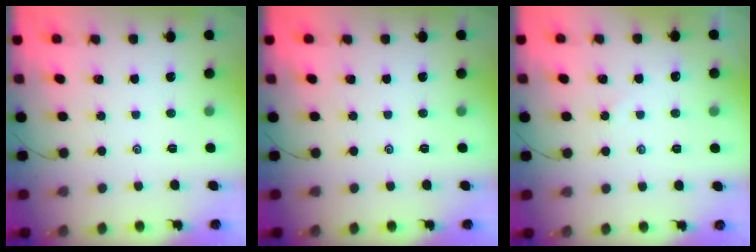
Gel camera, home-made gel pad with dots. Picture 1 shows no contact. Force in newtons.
{"total": 0.0}
{"total": 2.8, "press": 2.8, "slide": 0.5}